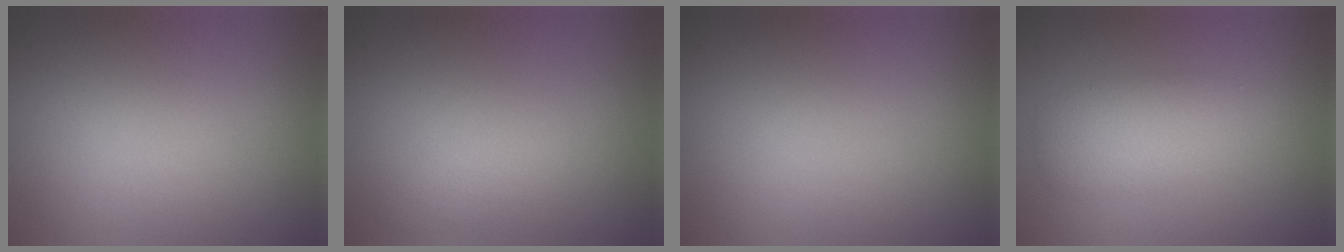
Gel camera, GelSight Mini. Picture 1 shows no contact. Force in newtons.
{"total": 1.5, "press": 1.5, "slide": 0.1}
{"total": 0.0}
{"total": 2.9, "press": 2.9, "slide": 0.2}